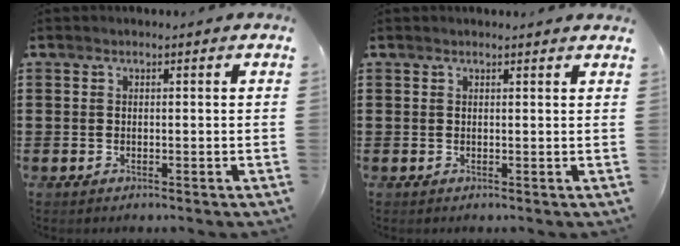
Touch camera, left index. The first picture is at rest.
{"total": 0.5, "force": [0.5, 0.0, 0.1], "torque": [-0.004, -0.003, 0.010]}